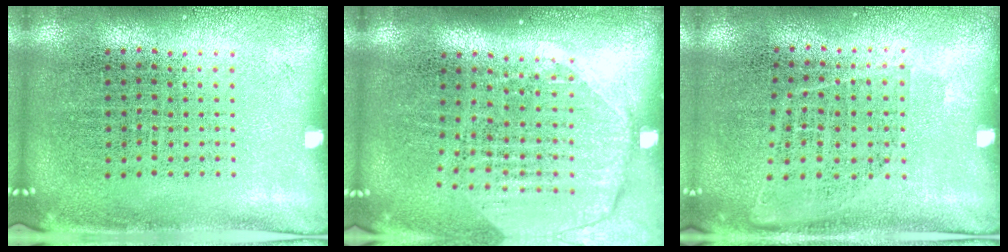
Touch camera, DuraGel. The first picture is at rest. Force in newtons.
{"total": 2.0, "press": 1.7, "slide": 1.0}
{"total": 0.9, "press": 0.7, "slide": 0.6}